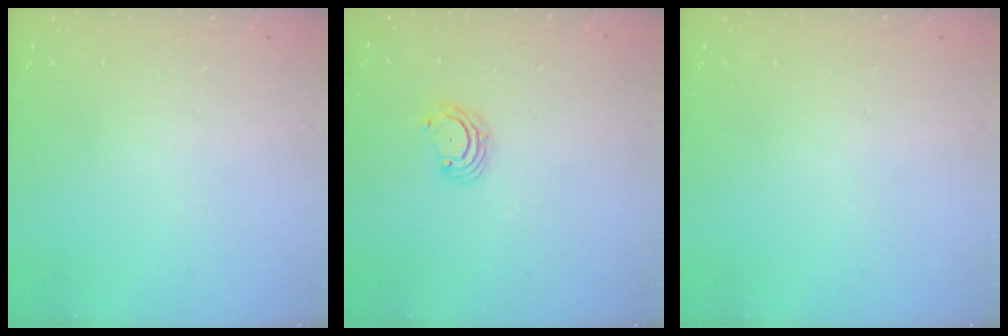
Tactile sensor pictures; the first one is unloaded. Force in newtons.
{"total": 2.8, "press": 2.8, "slide": 0.3}
{"total": 0.0}